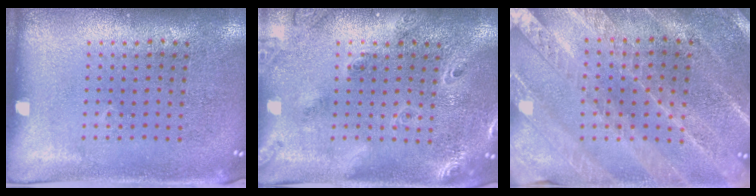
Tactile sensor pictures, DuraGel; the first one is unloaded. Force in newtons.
{"total": 1.8, "press": 1.7, "slide": 0.8}
{"total": 2.4, "press": 2.4, "slide": 0.4}